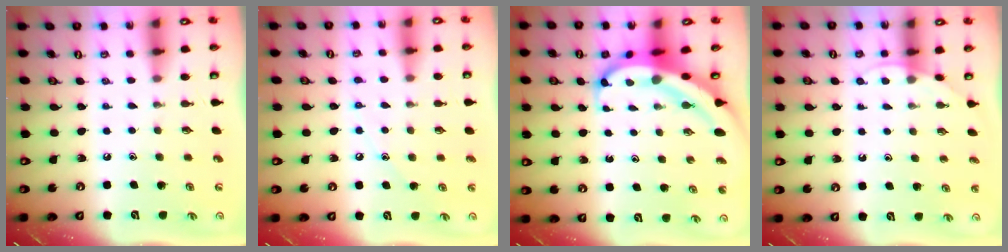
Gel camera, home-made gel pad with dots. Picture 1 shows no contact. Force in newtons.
{"total": 5.9, "press": 5.9, "slide": 0.5}
{"total": 8.6, "press": 8.5, "slide": 1.0}
{"total": 3.9, "press": 3.8, "slide": 0.4}